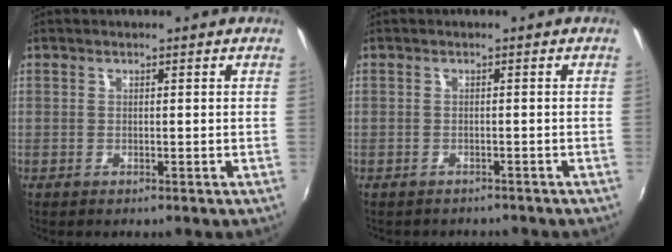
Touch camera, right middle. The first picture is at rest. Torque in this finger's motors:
{"motor_torque": [0.05, -0.07, 0.00, 0.01]}